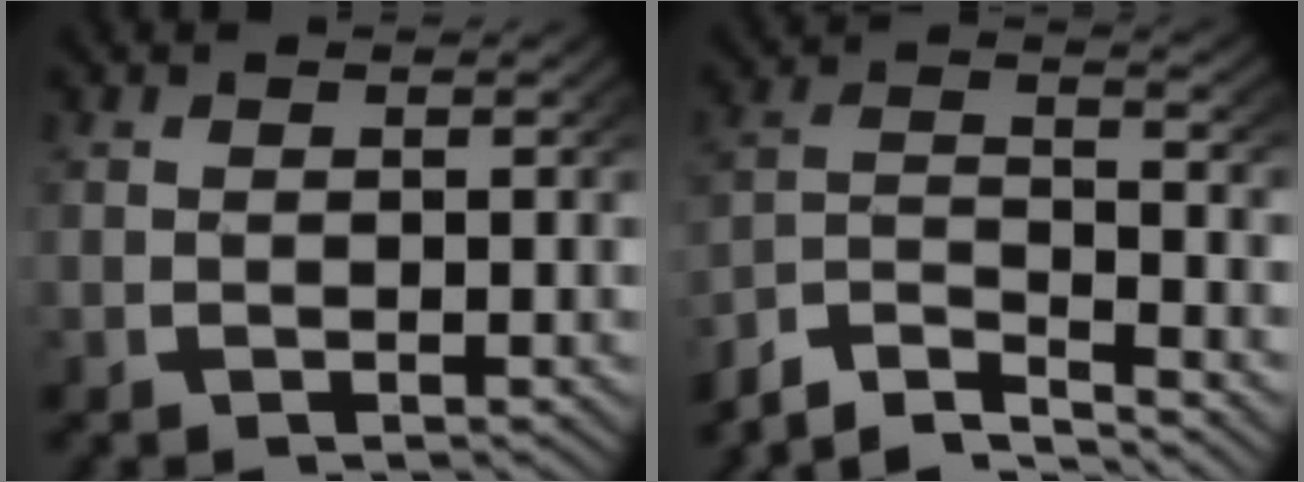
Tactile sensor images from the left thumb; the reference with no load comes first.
{"total": 7.9, "force": [-5.0, 4.3, 4.4], "torque": [-0.089, -0.024, -0.082]}